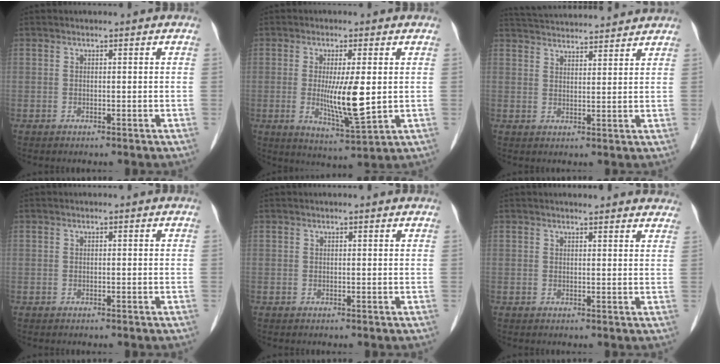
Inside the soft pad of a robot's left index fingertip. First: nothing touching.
{"total": 8.1, "force": [0.2, 1.2, 8.0], "torque": [-0.144, -0.020, 0.006]}
{"total": 15.2, "force": [14.4, 1.8, 4.2], "torque": [-0.076, 0.040, 0.211]}
{"total": 0.0}
{"total": 2.1, "force": [1.9, 0.2, 0.9], "torque": [-0.012, 0.013, 0.019]}
{"total": 11.1, "force": [10.4, 2.2, 3.3], "torque": [-0.014, 0.004, 0.100]}